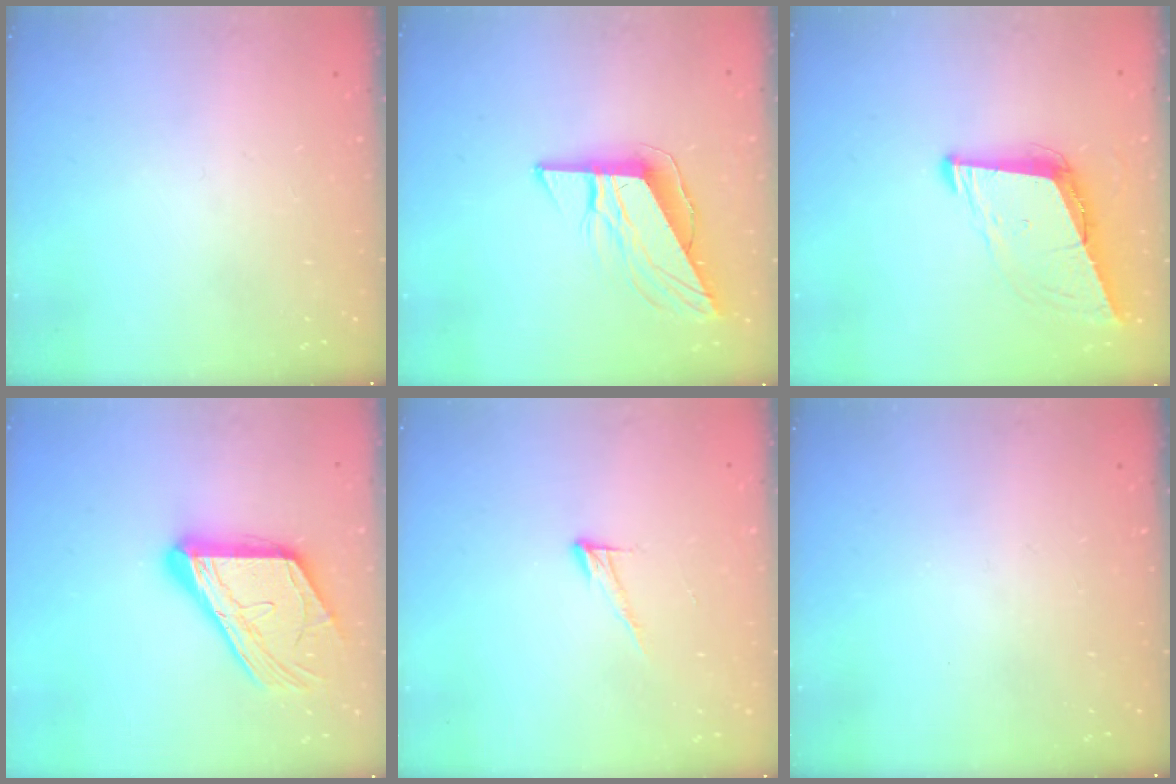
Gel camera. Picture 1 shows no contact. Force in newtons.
{"total": 9.9, "press": 9.9, "slide": 0.4}
{"total": 9.1, "press": 8.3, "slide": 3.7}
{"total": 17.1, "press": 17.0, "slide": 1.6}
{"total": 6.6, "press": 6.6, "slide": 0.3}
{"total": 0.0}